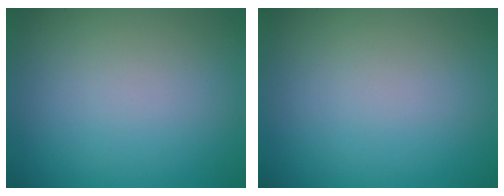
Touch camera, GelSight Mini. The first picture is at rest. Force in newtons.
{"total": 0.0}